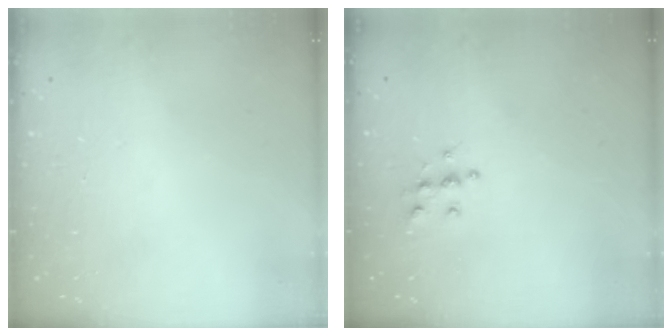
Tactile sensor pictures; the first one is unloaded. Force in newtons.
{"total": 5.3, "press": 5.2, "slide": 0.2}